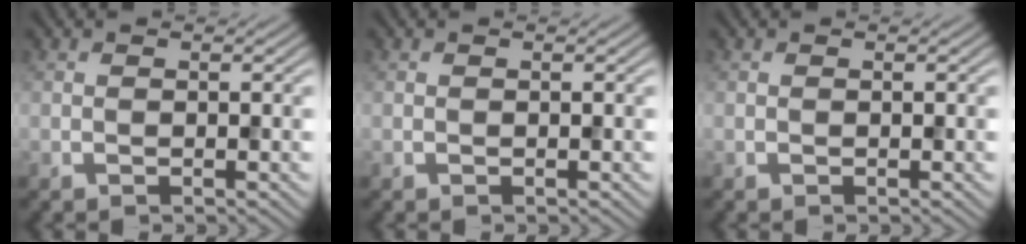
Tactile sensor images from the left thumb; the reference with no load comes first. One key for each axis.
{"total": 0.0}
{"total": 0.0}